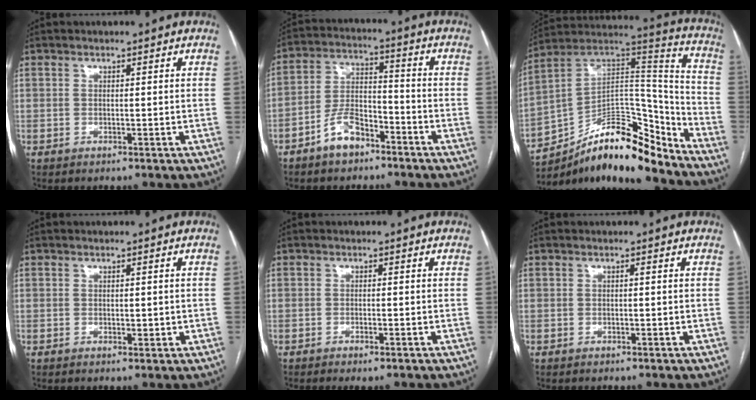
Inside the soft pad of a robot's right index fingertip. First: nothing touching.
{"total": 7.9, "force": [-5.1, 3.9, 4.6], "torque": [-0.096, 0.020, -0.093]}
{"total": 21.1, "force": [-16.4, 6.1, 11.7], "torque": [-0.185, 0.059, -0.276]}
{"total": 1.4, "force": [0.0, 0.8, 1.2], "torque": [-0.016, -0.004, 0.003]}
{"total": 1.6, "force": [-1.1, 0.3, 1.1], "torque": [-0.016, -0.003, -0.013]}
{"total": 0.0}